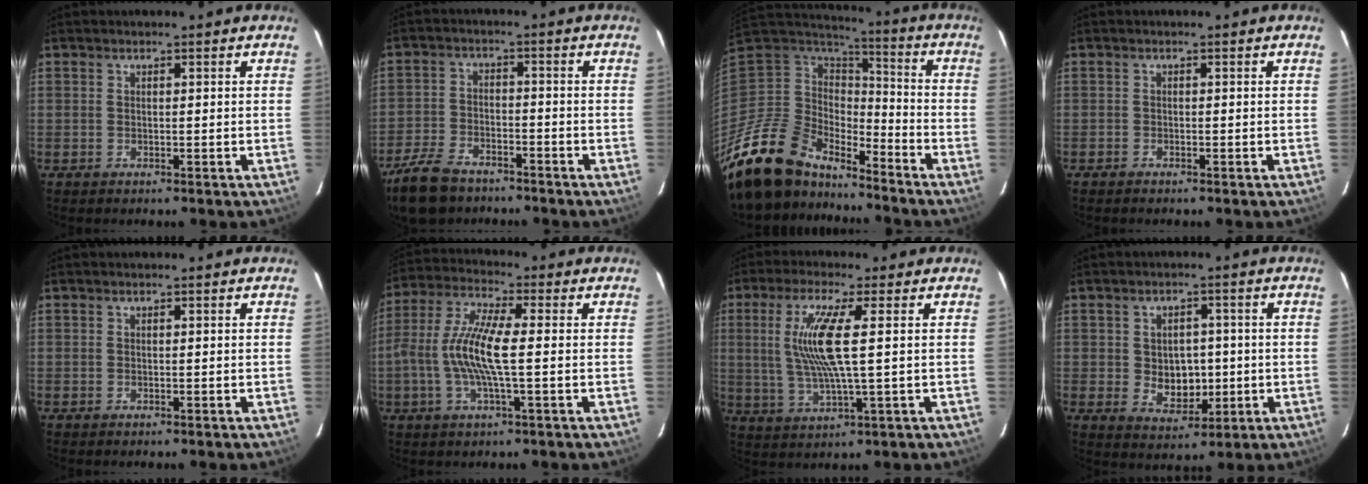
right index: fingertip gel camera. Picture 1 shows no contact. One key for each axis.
{"total": 11.0, "fx": -8.4, "fy": 5.4, "fz": 4.7, "tx": -0.132, "ty": -0.004, "tz": -0.154}
{"total": 20.4, "fx": -17.2, "fy": 8.3, "fz": 7.2, "tx": -0.172, "ty": -0.014, "tz": -0.313}
{"total": 0.8, "fx": -0.7, "fy": 0.3, "fz": -0.1, "tx": -0.003, "ty": 0.000, "tz": -0.012}
{"total": 0.0}
{"total": 10.9, "fx": -1.0, "fy": 1.8, "fz": 10.7, "tx": -0.218, "ty": 0.004, "tz": -0.021}
{"total": 10.6, "fx": 1.8, "fy": 0.6, "fz": 10.4, "tx": -0.205, "ty": -0.005, "tz": 0.041}
{"total": 6.8, "fx": -0.4, "fy": 5.4, "fz": 4.2, "tx": -0.075, "ty": 0.003, "tz": 0.011}